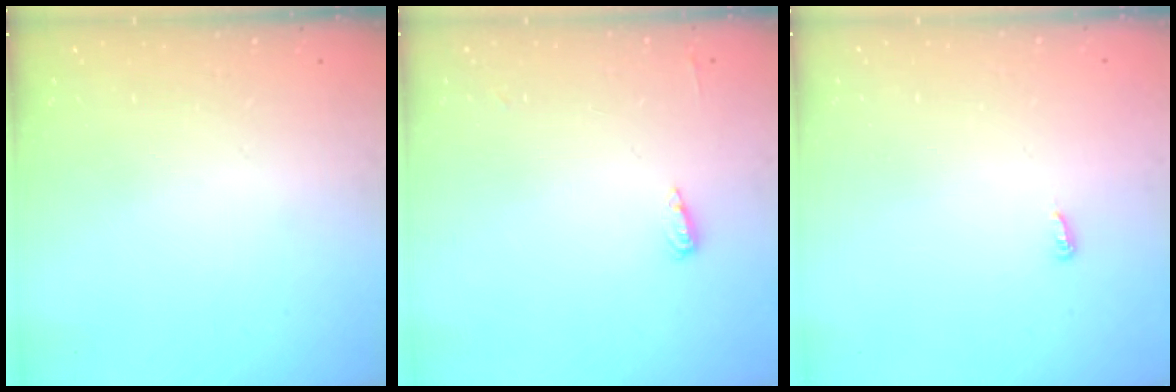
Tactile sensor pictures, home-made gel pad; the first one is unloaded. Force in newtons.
{"total": 4.5, "press": 4.4, "slide": 1.0}
{"total": 2.9, "press": 2.9, "slide": 0.3}